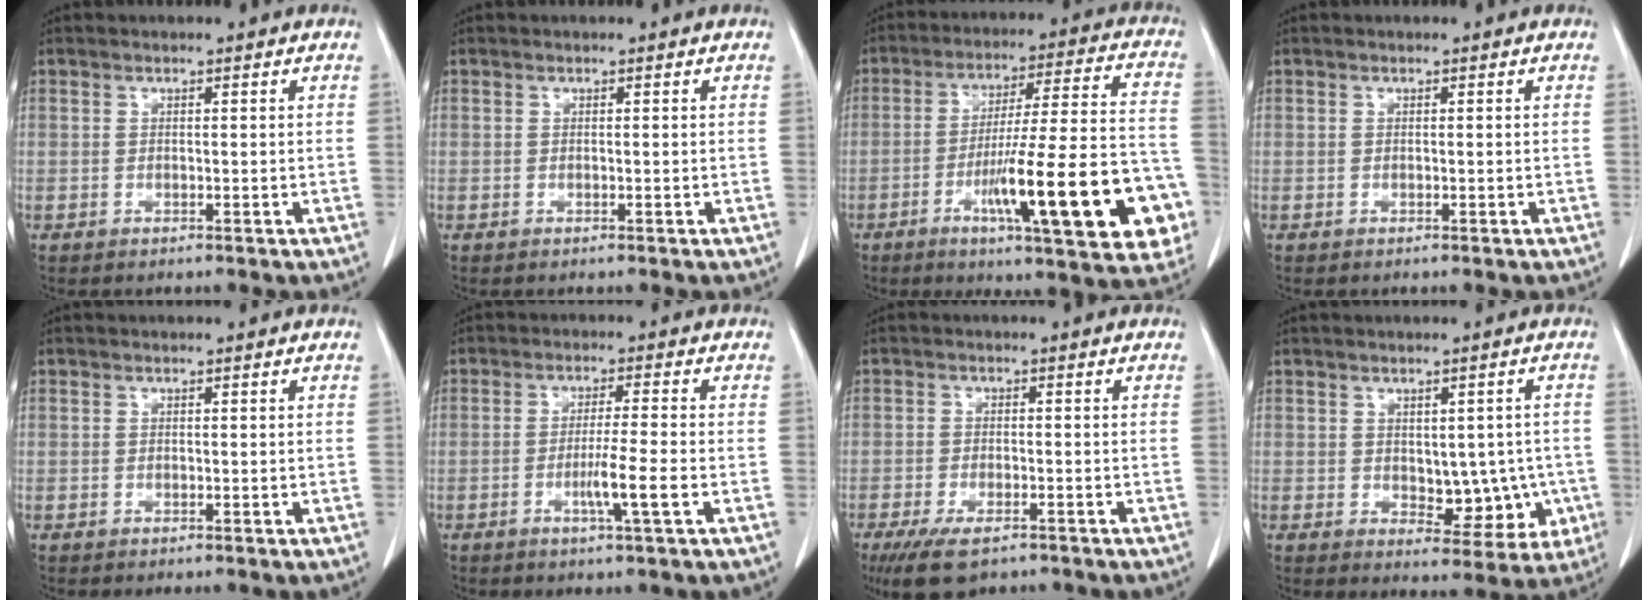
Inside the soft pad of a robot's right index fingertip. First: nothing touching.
{"total": 0.0}
{"total": 22.5, "force": [-7.9, 2.6, 20.9], "torque": [-0.249, 0.007, -0.110]}
{"total": 0.0}
{"total": 0.0}
{"total": 5.4, "force": [-1.8, -0.7, 5.0], "torque": [-0.085, -0.010, -0.032]}
{"total": 7.1, "force": [-5.0, 2.5, 4.4], "torque": [-0.080, -0.014, -0.081]}
{"total": 7.8, "force": [-0.8, 4.5, 6.3], "torque": [-0.059, 0.008, 0.004]}